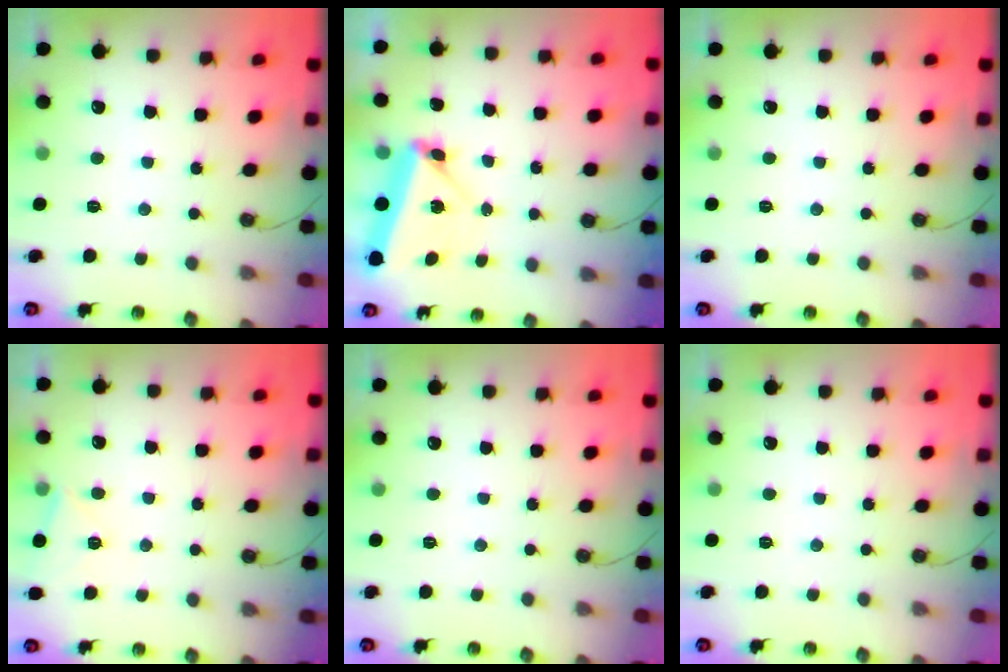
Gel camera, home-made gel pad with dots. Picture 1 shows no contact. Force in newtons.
{"total": 5.6, "press": 4.6, "slide": 3.2}
{"total": 0.0}
{"total": 4.8, "press": 3.2, "slide": 3.6}
{"total": 0.0}
{"total": 0.0}